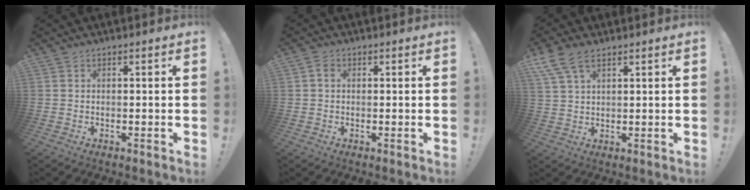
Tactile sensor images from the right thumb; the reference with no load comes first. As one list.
[{"total": 1.7, "force": [0.2, 1.2, 1.2], "torque": [-0.018, 0.002, 0.002]}, {"total": 7.9, "force": [4.8, 3.9, 4.9], "torque": [-0.097, -0.008, 0.097]}]